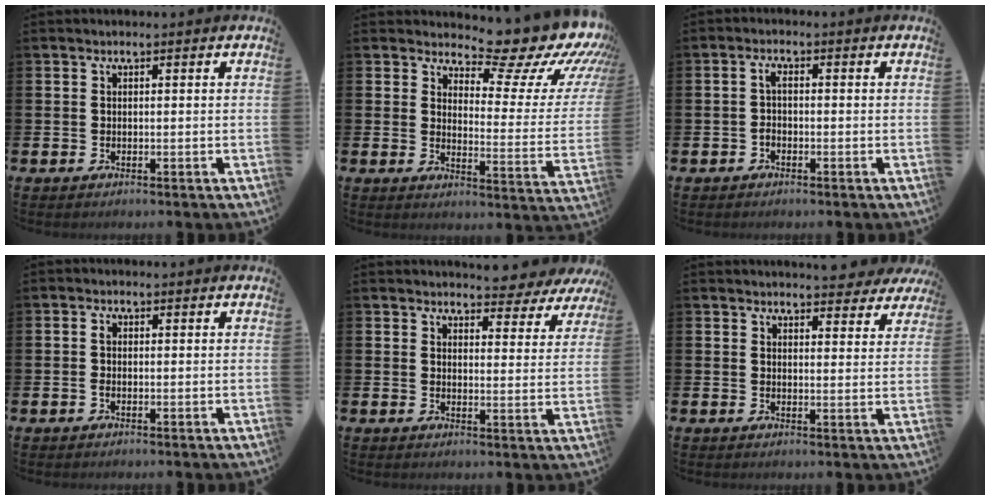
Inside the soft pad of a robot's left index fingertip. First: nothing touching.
{"total": 9.2, "force": [8.1, 3.0, 3.0], "torque": [-0.037, -0.080, 0.127]}
{"total": 1.5, "force": [-0.3, 0.8, 1.2], "torque": [-0.020, 0.001, -0.009]}
{"total": 1.0, "force": [-0.2, 0.5, 0.8], "torque": [-0.011, -0.001, -0.006]}
{"total": 4.0, "force": [3.9, 0.8, 0.0], "torque": [0.002, -0.032, 0.065]}
{"total": 3.6, "force": [3.5, 0.6, 0.1], "torque": [0.006, -0.025, 0.061]}